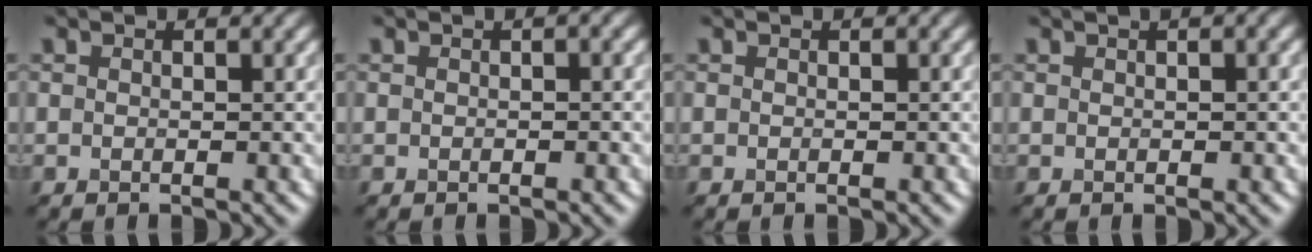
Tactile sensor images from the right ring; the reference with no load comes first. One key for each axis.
{"total": 0.8, "fx": 0.0, "fy": 0.3, "fz": 0.8, "tx": -0.002, "ty": 0.000, "tz": 0.000}
{"total": 0.0}
{"total": 1.0, "fx": 0.2, "fy": 0.1, "fz": 1.0, "tx": -0.014, "ty": 0.005, "tz": 0.009}